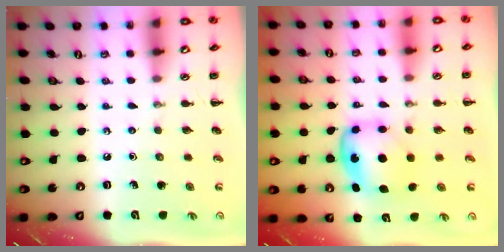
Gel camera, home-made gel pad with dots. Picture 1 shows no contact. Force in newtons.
{"total": 6.1, "press": 6.1, "slide": 0.3}